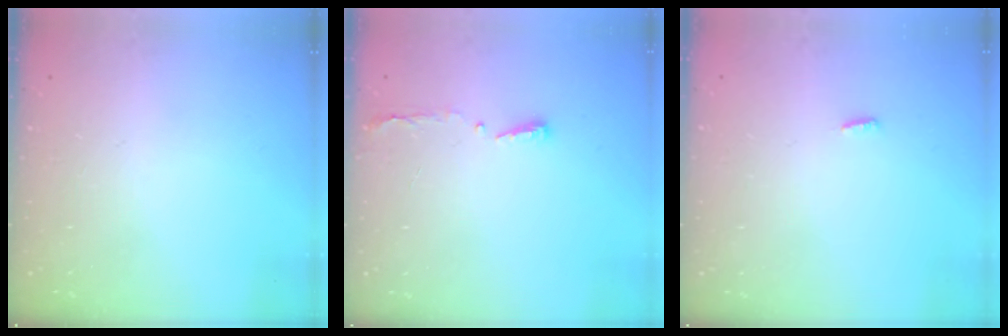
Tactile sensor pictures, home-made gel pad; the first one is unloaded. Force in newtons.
{"total": 3.7, "press": 3.7, "slide": 0.6}
{"total": 3.0, "press": 2.9, "slide": 0.8}